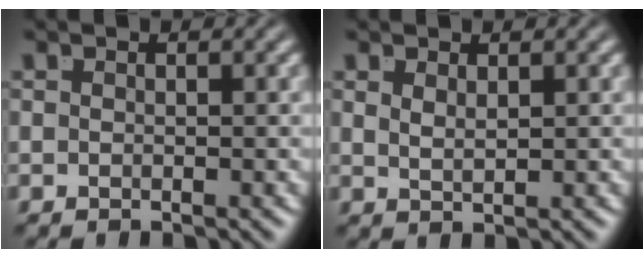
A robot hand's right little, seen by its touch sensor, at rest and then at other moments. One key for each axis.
{"total": 1.2, "fx": 0.8, "fy": -0.6, "fz": 0.7, "tx": -0.017, "ty": -0.014, "tz": 0.030}